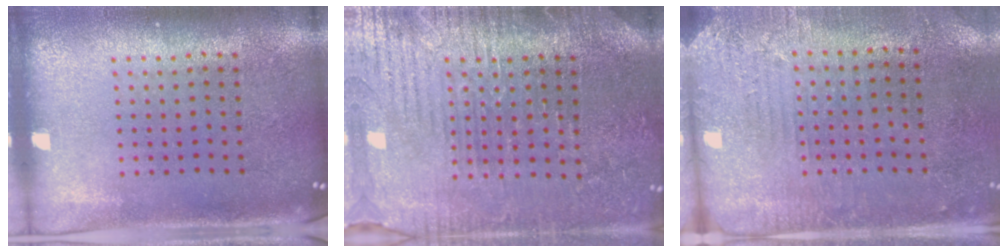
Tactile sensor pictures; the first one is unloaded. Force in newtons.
{"total": 3.9, "press": 3.7, "slide": 1.2}
{"total": 2.8, "press": 2.3, "slide": 1.5}